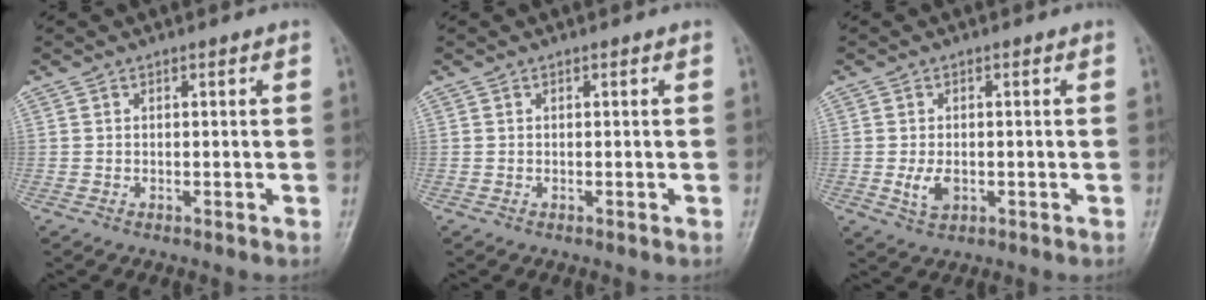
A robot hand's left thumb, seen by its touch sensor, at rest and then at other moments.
{"total": 0.0}
{"total": 3.4, "force": [-0.5, 2.1, 2.7], "torque": [-0.051, -0.006, -0.005]}